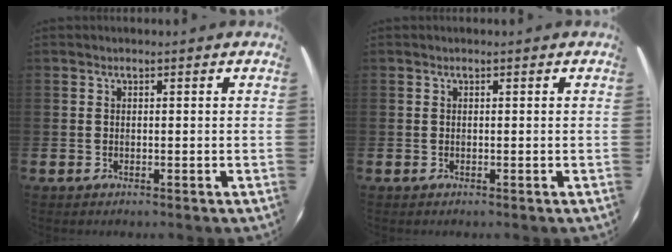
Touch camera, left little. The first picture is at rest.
{"total": 0.0}